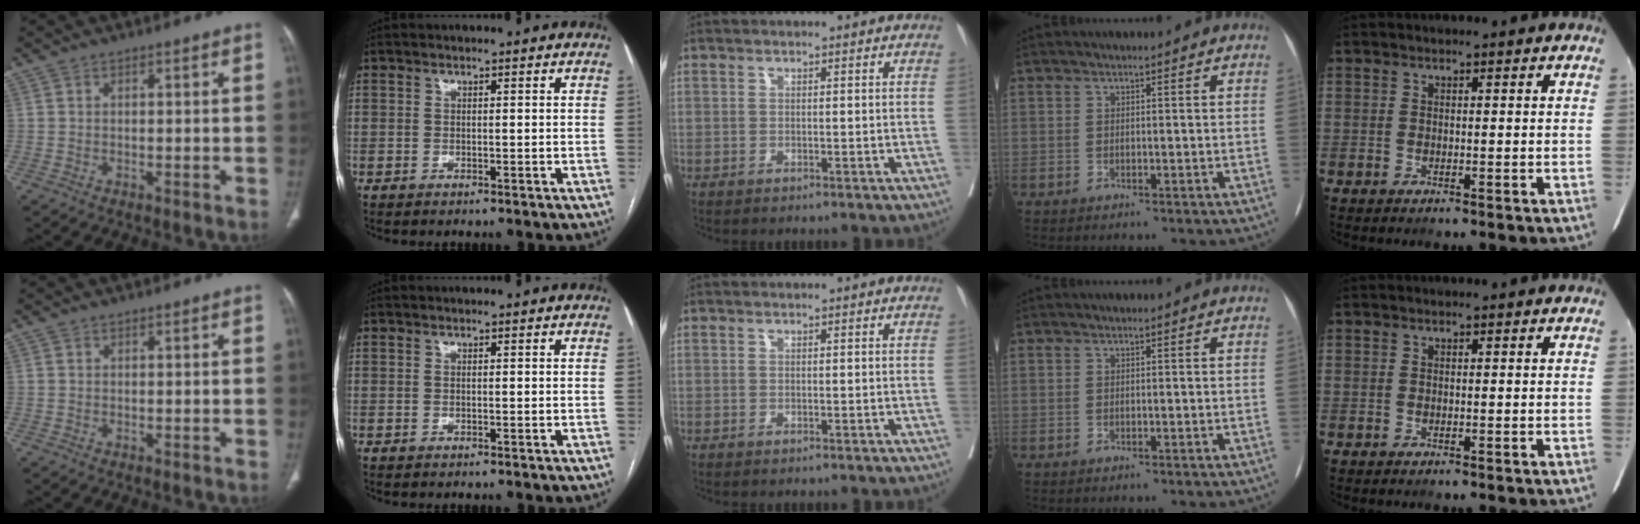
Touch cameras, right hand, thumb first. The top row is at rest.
{}